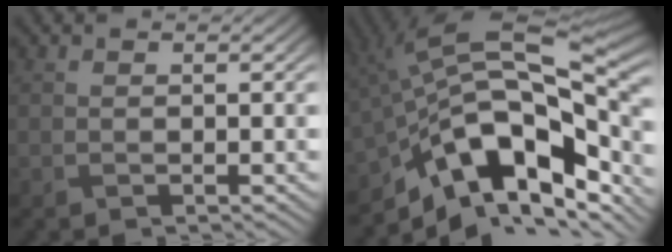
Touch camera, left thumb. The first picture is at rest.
{"total": 16.6, "force": [-5.9, 8.5, 13.0], "torque": [-0.233, 0.003, -0.113]}